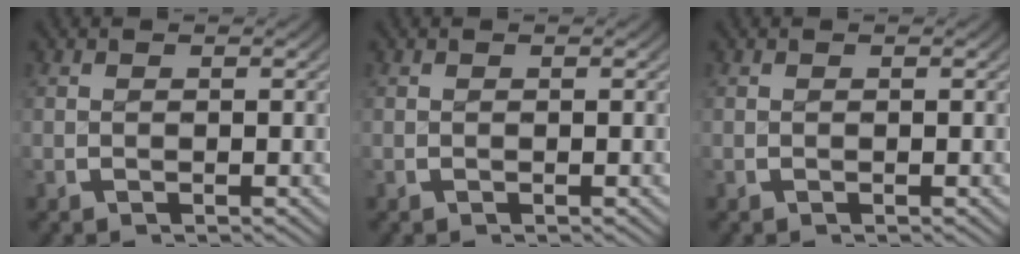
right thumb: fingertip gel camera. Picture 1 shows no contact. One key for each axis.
{"total": 0.0}
{"total": 0.0}